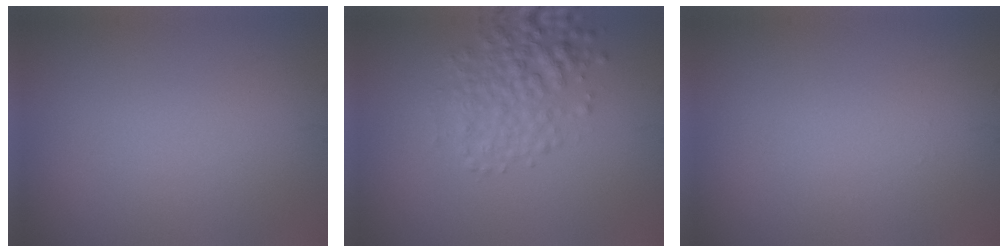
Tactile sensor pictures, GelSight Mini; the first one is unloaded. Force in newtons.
{"total": 3.9, "press": 3.9, "slide": 0.1}
{"total": 0.0}